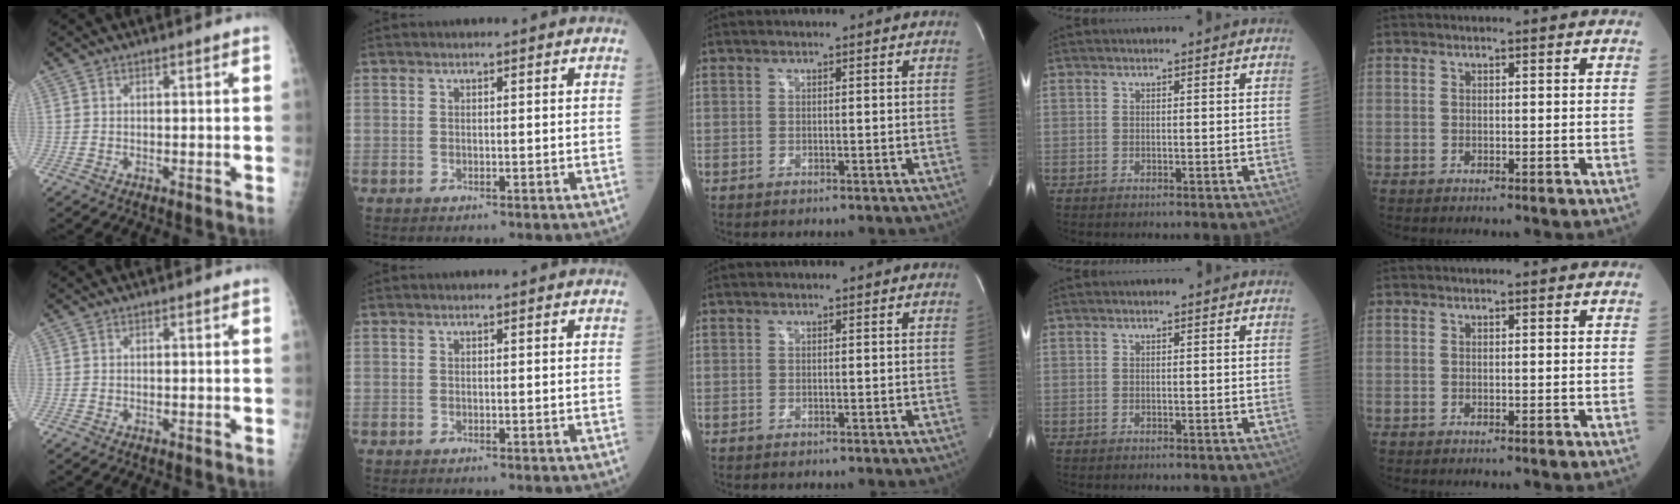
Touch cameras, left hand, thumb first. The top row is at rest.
{}